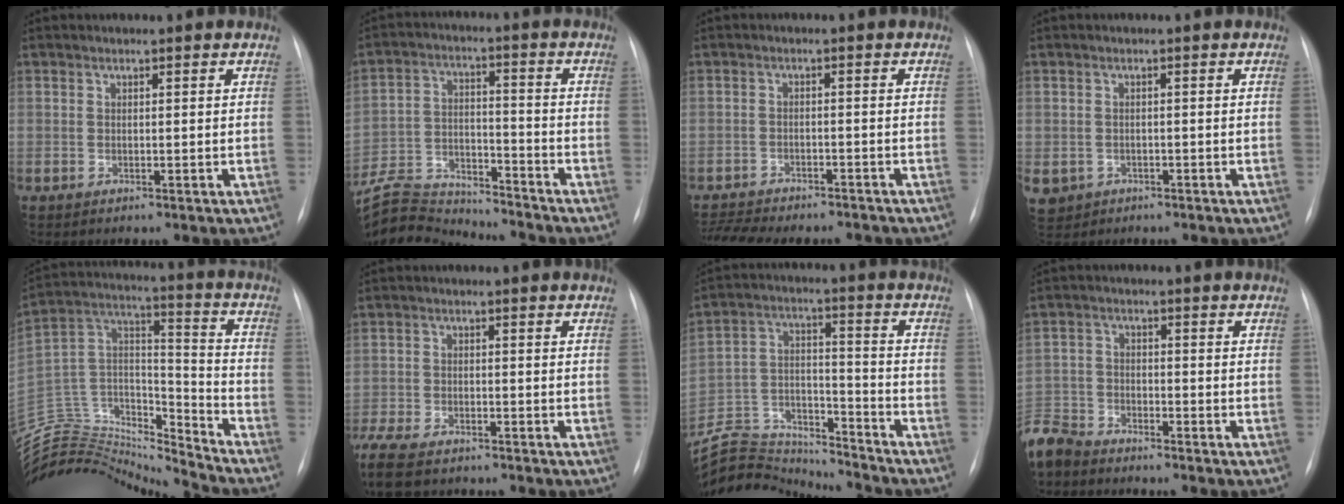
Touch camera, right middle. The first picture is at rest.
{"total": 14.4, "force": [-14.3, 1.1, 1.7], "torque": [-0.036, 0.022, -0.240]}
{"total": 11.6, "force": [-10.7, 2.6, 3.9], "torque": [-0.077, 0.003, -0.144]}
{"total": 4.8, "force": [-2.3, 4.1, 0.9], "torque": [-0.022, 0.001, -0.030]}
{"total": 20.9, "force": [-20.6, 2.5, 2.7], "torque": [-0.052, 0.064, -0.343]}
{"total": 12.5, "force": [-9.8, 4.8, 6.0], "torque": [-0.153, -0.024, -0.158]}
{"total": 15.9, "force": [-15.8, 1.5, 1.7], "torque": [-0.035, 0.031, -0.262]}
{"total": 7.7, "force": [-7.3, 2.2, 1.0], "torque": [-0.023, -0.012, -0.144]}